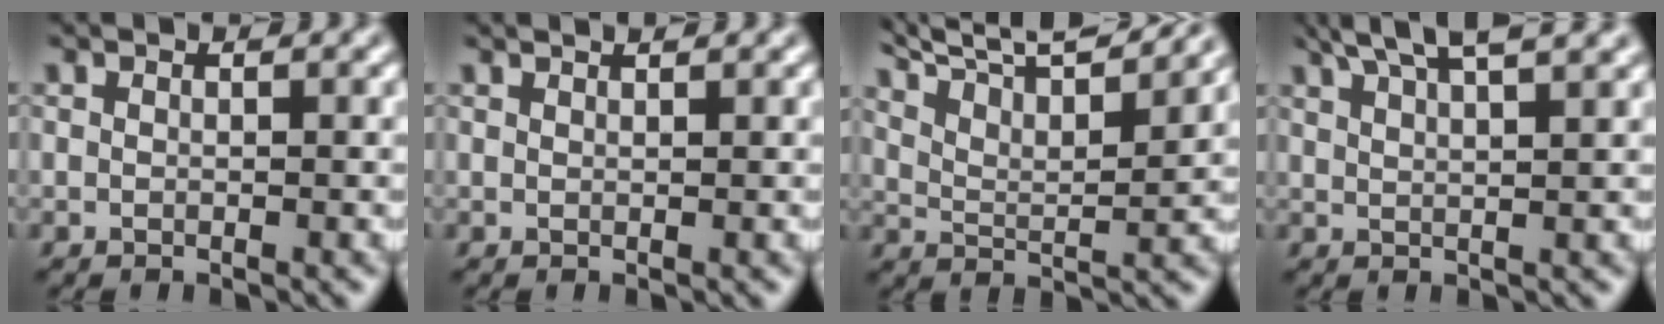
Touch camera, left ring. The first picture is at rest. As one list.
[{"total": 1.6, "force": [1.3, 0.6, 0.8], "torque": [-0.001, 0.019, -0.003]}, {"total": 10.5, "force": [8.6, 2.2, 5.7], "torque": [-0.115, 0.018, 0.115]}, {"total": 7.2, "force": [5.3, 1.9, 4.4], "torque": [-0.067, 0.032, 0.059]}]